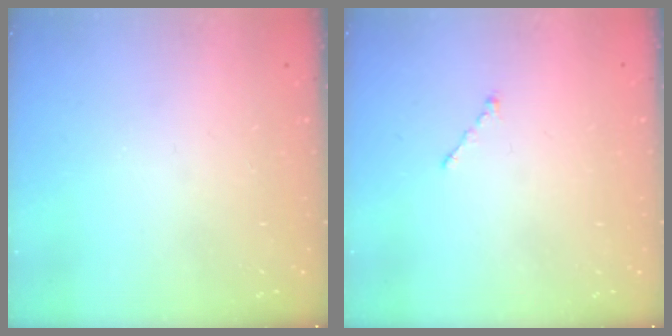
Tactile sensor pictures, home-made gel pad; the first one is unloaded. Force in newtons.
{"total": 0.7, "press": 0.7, "slide": 0.2}